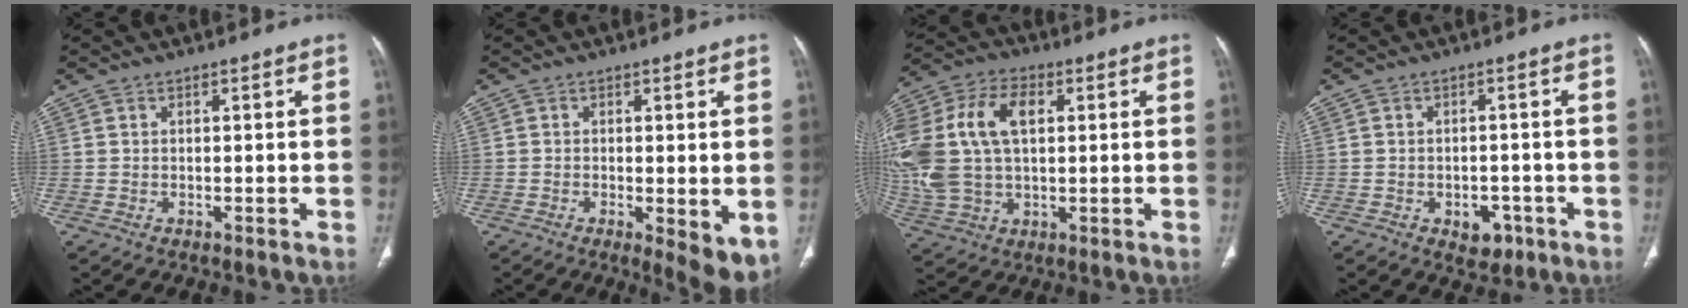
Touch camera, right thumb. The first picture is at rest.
{"total": 7.1, "force": [-1.5, 2.3, 6.6], "torque": [-0.092, -0.021, -0.022]}
{"total": 21.0, "force": [3.6, 13.0, 16.2], "torque": [-0.378, 0.018, 0.068]}
{"total": 4.6, "force": [-2.2, 3.2, 2.6], "torque": [-0.014, 0.012, -0.023]}